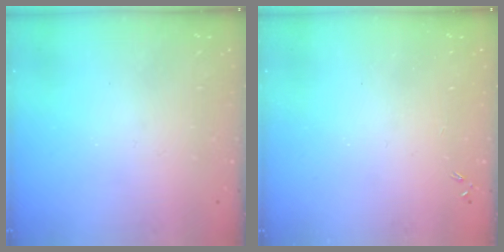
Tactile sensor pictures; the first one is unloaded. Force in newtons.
{"total": 0.0}